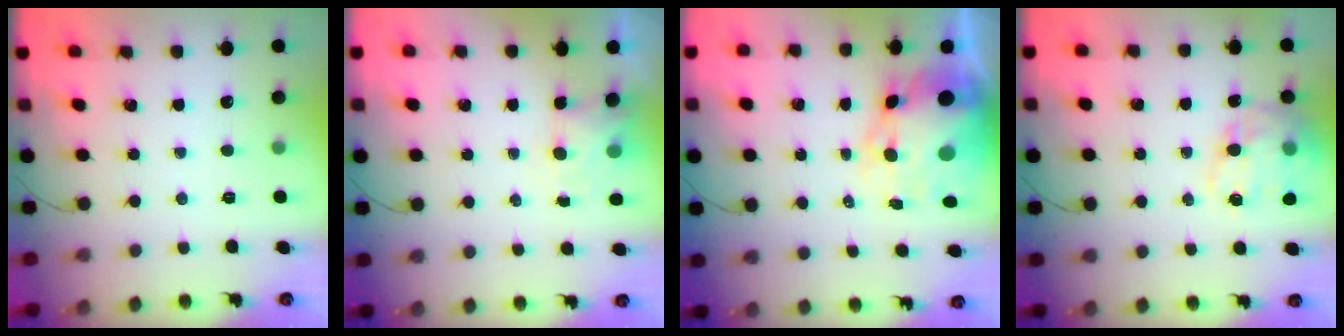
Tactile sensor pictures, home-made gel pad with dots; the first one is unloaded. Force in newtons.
{"total": 3.8, "press": 3.7, "slide": 1.1}
{"total": 13.3, "press": 12.9, "slide": 3.1}
{"total": 16.8, "press": 16.4, "slide": 3.6}